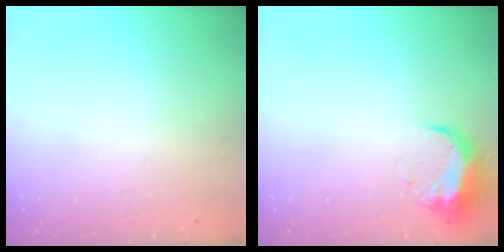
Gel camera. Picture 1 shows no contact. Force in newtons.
{"total": 9.7, "press": 9.7, "slide": 0.7}